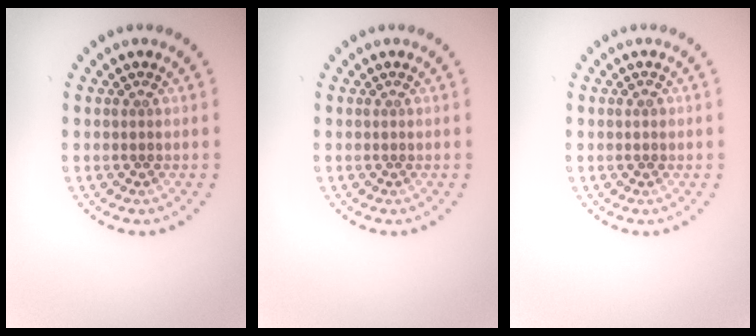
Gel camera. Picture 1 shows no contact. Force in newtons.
{"total": 0.0}
{"total": 0.9, "press": 0.9, "slide": 0.1}